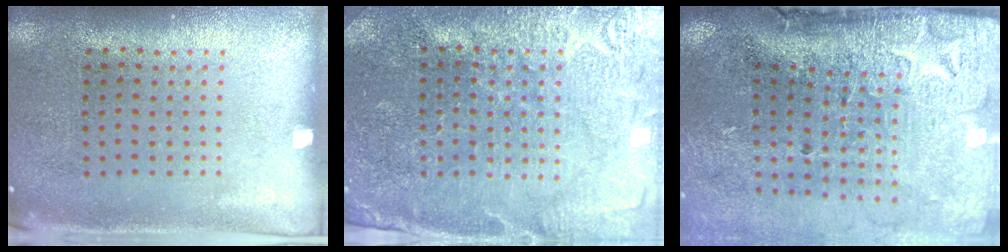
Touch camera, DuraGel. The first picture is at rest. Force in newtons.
{"total": 3.7, "press": 3.6, "slide": 0.9}
{"total": 4.9, "press": 3.9, "slide": 3.0}